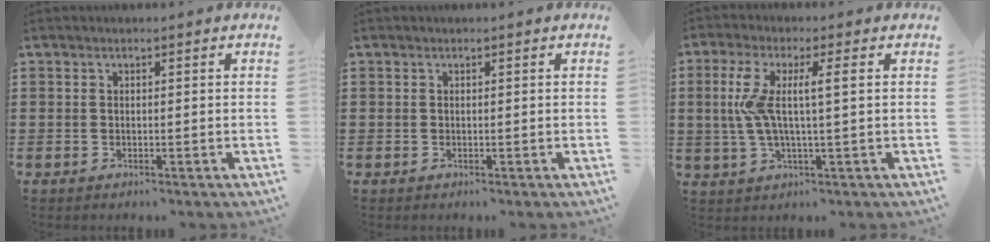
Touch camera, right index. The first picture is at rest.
{"total": 0.0}
{"total": 7.1, "force": [0.8, 0.8, 7.0], "torque": [-0.155, -0.009, 0.001]}